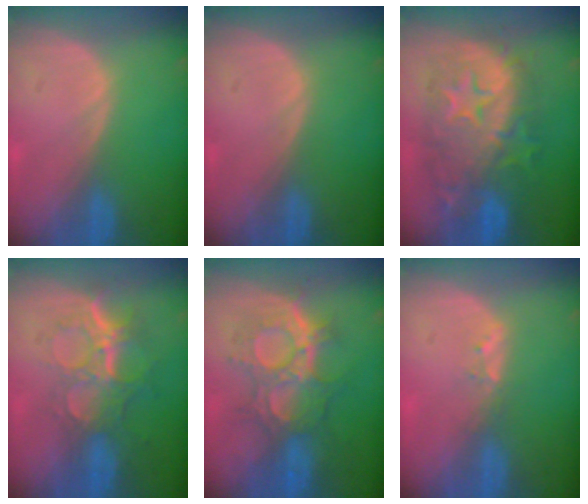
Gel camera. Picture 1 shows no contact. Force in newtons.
{"total": 0.0}
{"total": 12.6, "press": 12.6, "slide": 1.0}
{"total": 9.2, "press": 7.7, "slide": 5.0}
{"total": 9.4, "press": 9.4, "slide": 0.6}
{"total": 1.7, "press": 1.5, "slide": 0.9}